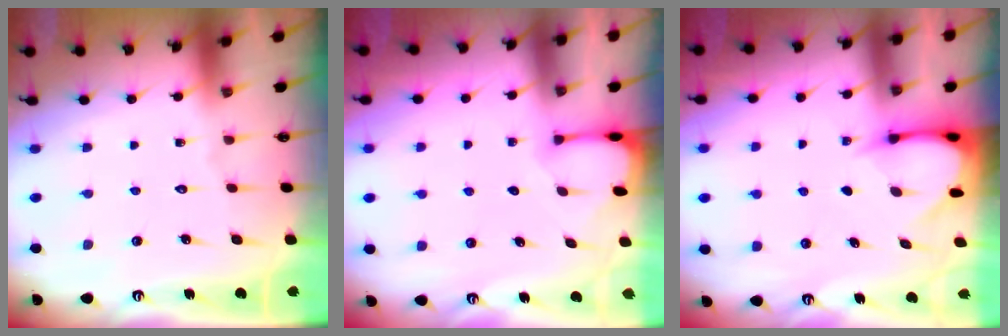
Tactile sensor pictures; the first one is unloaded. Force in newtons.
{"total": 1.2, "press": 1.2, "slide": 0.3}
{"total": 3.6, "press": 3.6, "slide": 0.3}